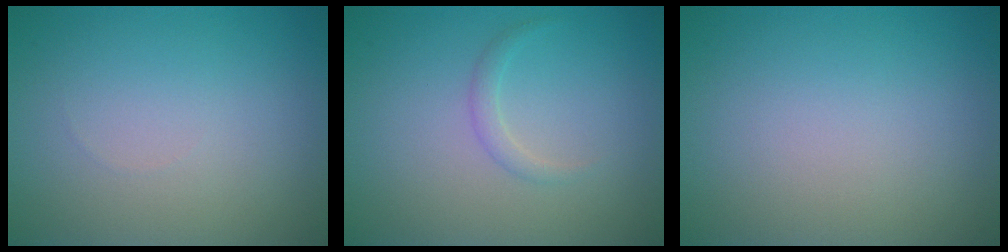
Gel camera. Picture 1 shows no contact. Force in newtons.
{"total": 1.0, "press": 1.0, "slide": 0.1}
{"total": 0.0}